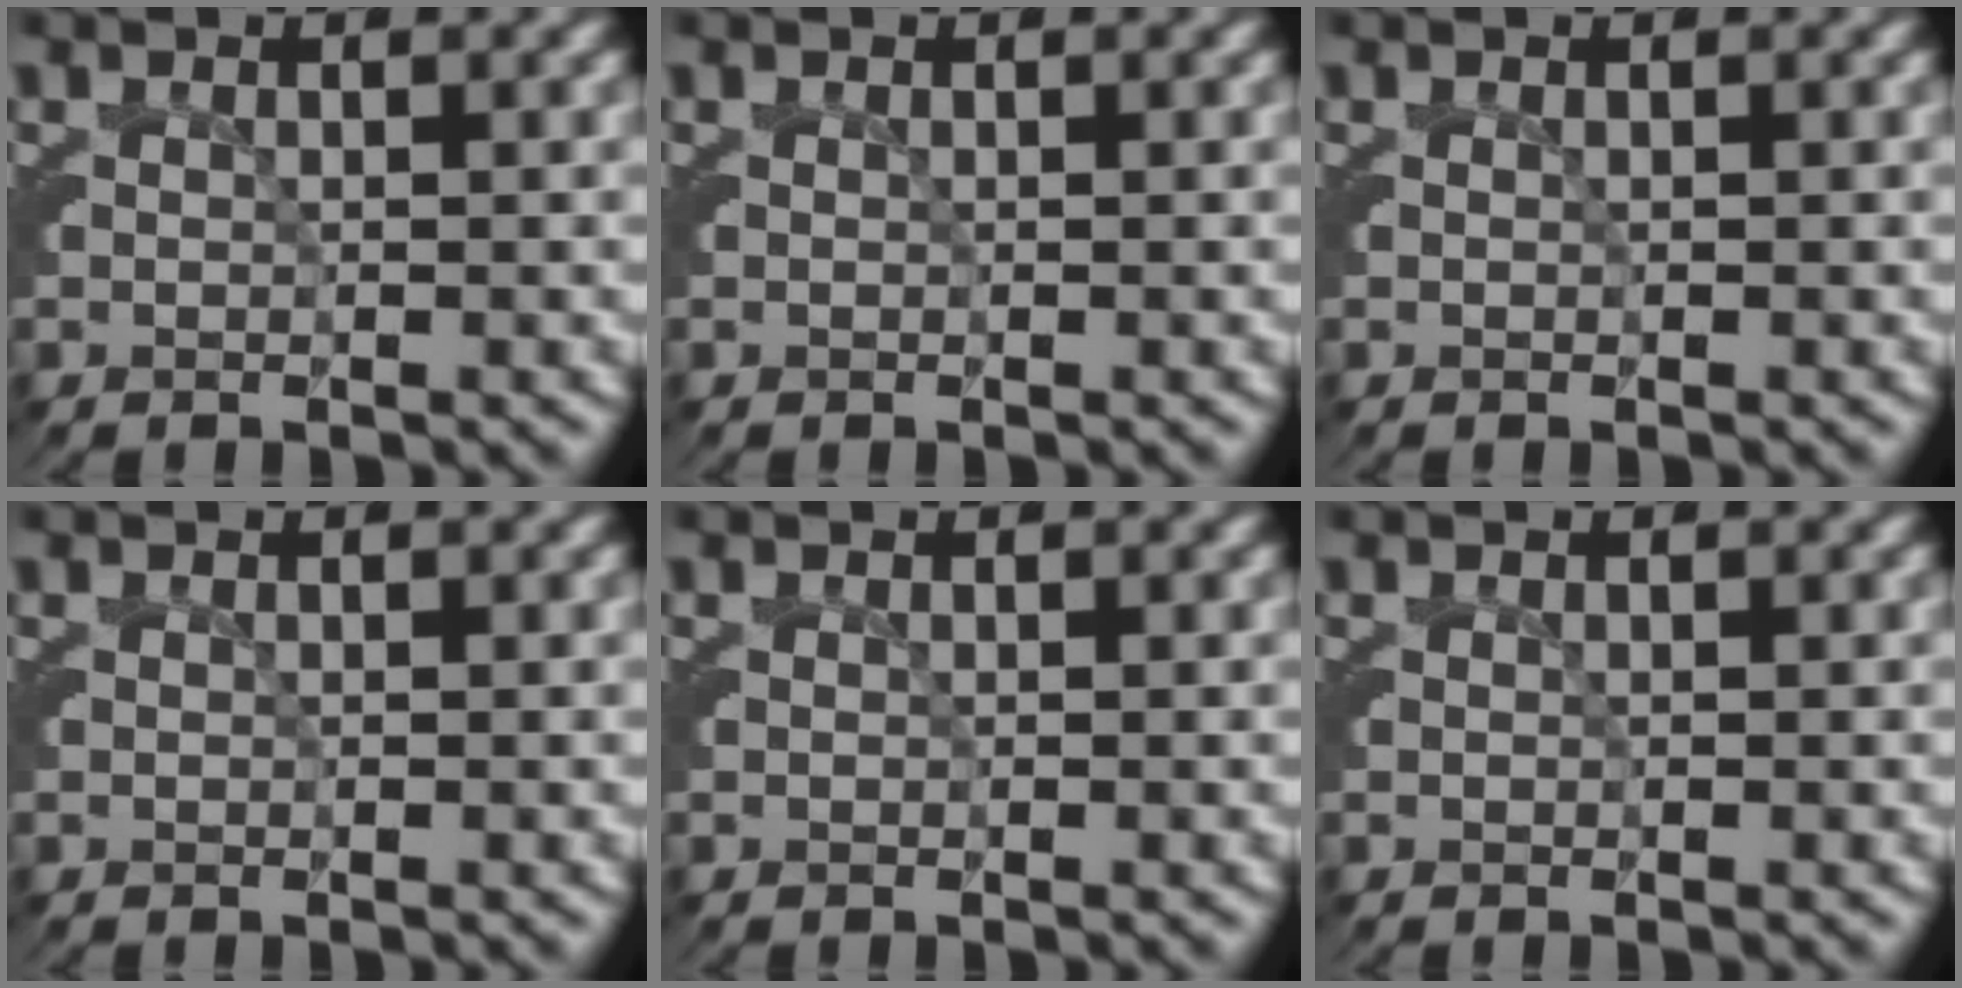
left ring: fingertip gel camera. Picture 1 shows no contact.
{"total": 0.0}
{"total": 0.0}
{"total": 0.0}
{"total": 0.0}
{"total": 0.0}